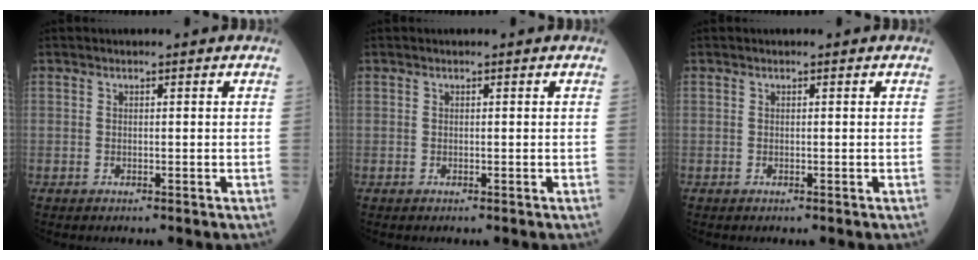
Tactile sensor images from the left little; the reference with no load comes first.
{"total": 0.0}
{"total": 0.0}